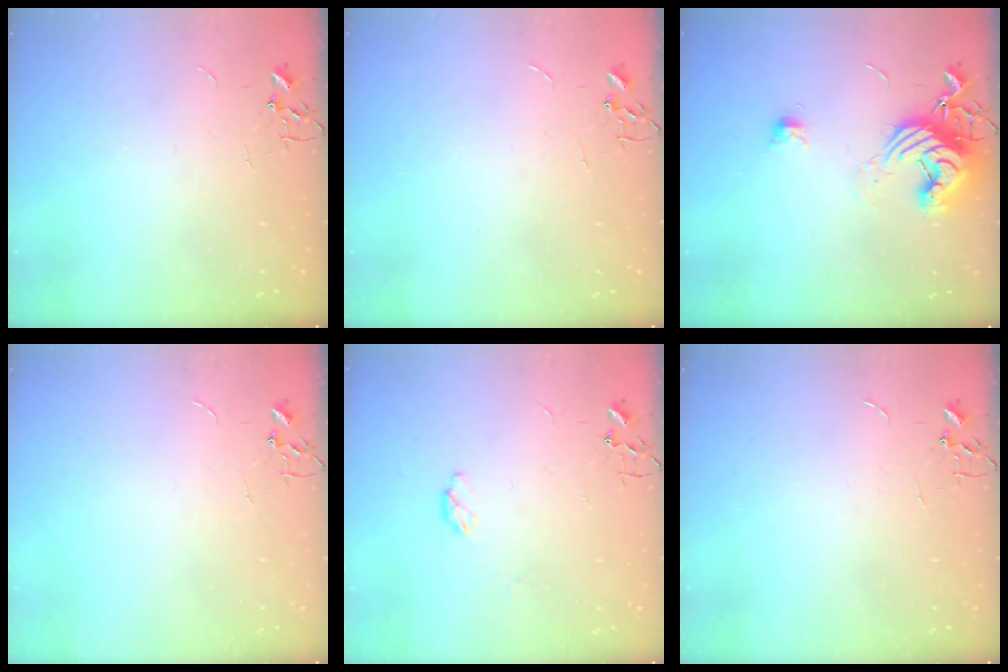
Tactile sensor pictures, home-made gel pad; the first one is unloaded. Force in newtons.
{"total": 0.0}
{"total": 12.9, "press": 12.9, "slide": 1.2}
{"total": 0.0}
{"total": 4.2, "press": 4.2, "slide": 0.4}
{"total": 0.0}